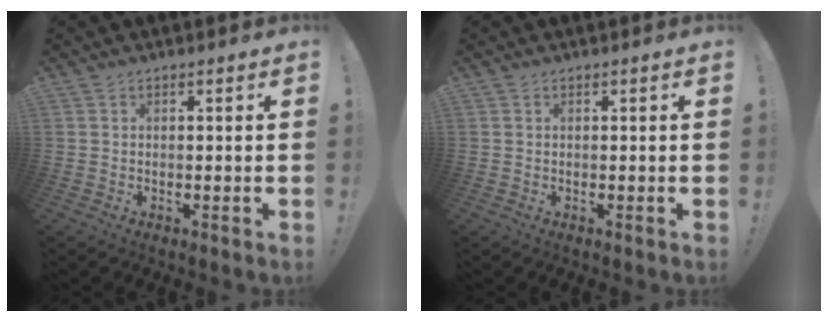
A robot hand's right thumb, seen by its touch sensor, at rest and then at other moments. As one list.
[{"total": 0.0}]